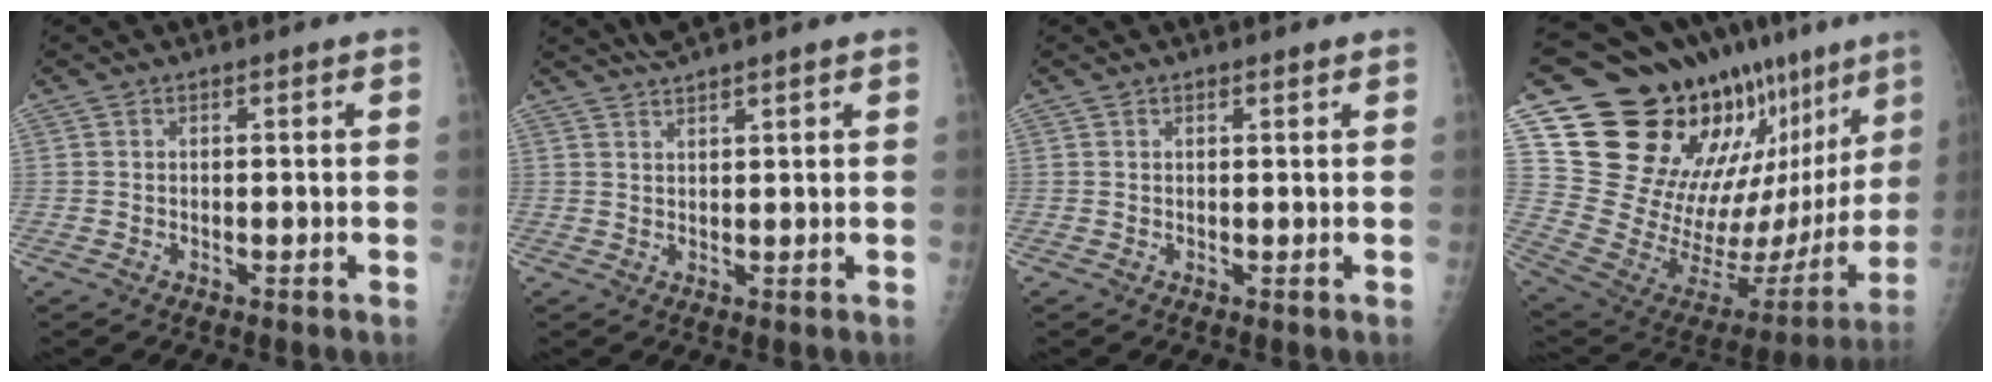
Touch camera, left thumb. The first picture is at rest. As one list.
[{"total": 3.6, "force": [3.1, 0.0, 1.9], "torque": [-0.034, 0.006, 0.058]}, {"total": 0.6, "force": [0.5, 0.4, 0.2], "torque": [0.004, 0.000, 0.004]}, {"total": 30.3, "force": [21.2, 12.6, 17.5], "torque": [-0.235, -0.100, 0.335]}]